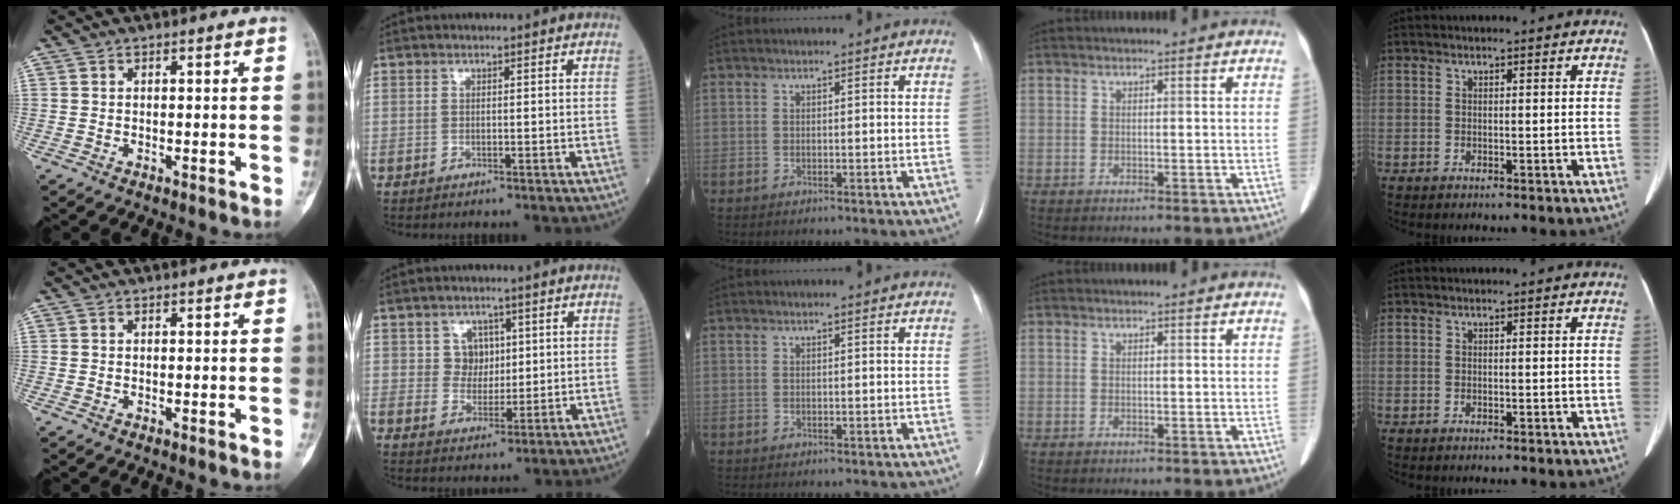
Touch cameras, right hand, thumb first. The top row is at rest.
{"index": {"total": 4.0, "force": [1.3, 3.6, 1.1], "torque": [-0.014, 0.006, 0.022]}, "middle": {"total": 0.5, "force": [-0.4, 0.2, 0.2], "torque": [-0.005, -0.001, -0.003]}}